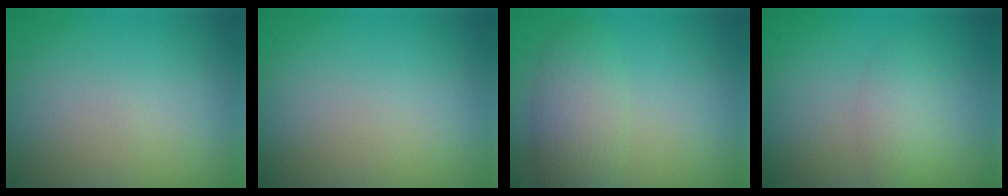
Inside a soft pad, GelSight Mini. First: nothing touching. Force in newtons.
{"total": 0.0}
{"total": 3.5, "press": 3.5, "slide": 0.1}
{"total": 2.2, "press": 2.2, "slide": 0.0}